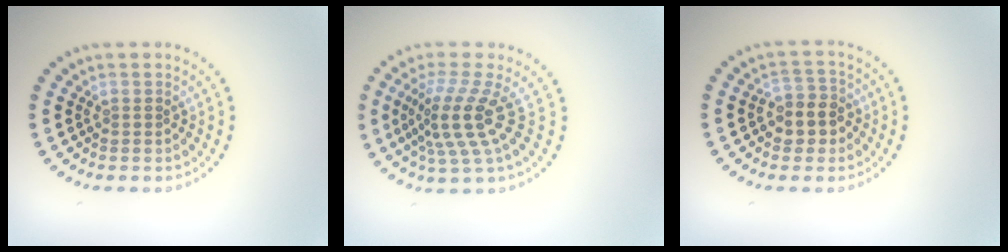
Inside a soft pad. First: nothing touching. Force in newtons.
{"total": 4.4, "press": 3.0, "slide": 3.2}
{"total": 3.0, "press": 2.7, "slide": 1.2}